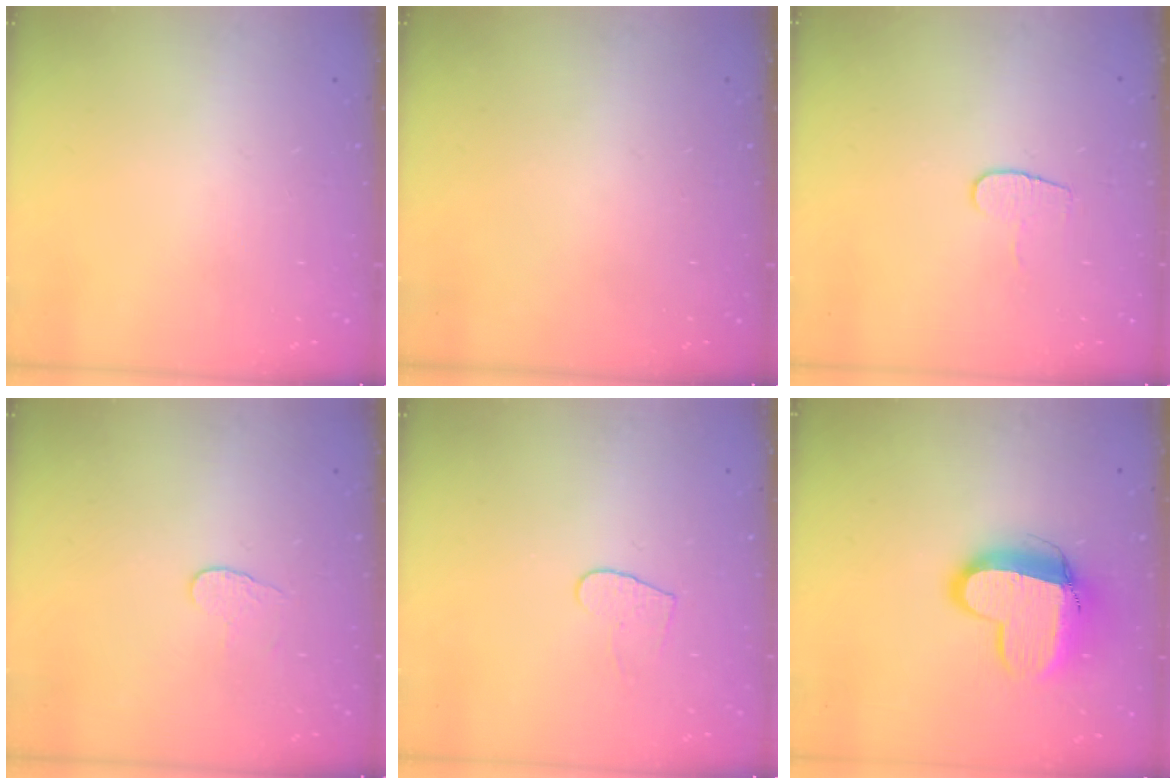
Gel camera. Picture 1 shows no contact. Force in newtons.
{"total": 0.0}
{"total": 5.0, "press": 5.0, "slide": 0.5}
{"total": 3.1, "press": 3.1, "slide": 0.3}
{"total": 4.7, "press": 4.7, "slide": 0.4}
{"total": 12.9, "press": 12.8, "slide": 1.4}